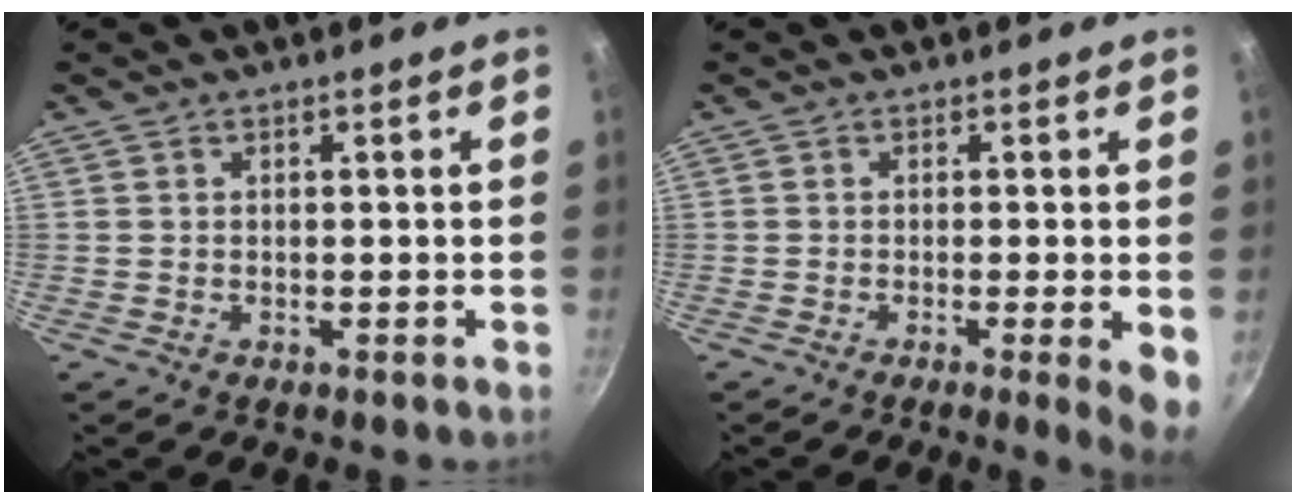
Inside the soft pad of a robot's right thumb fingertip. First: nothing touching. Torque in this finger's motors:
{"motor_torque": [0.13, 0.34, 0.00, -0.06, 0.04]}